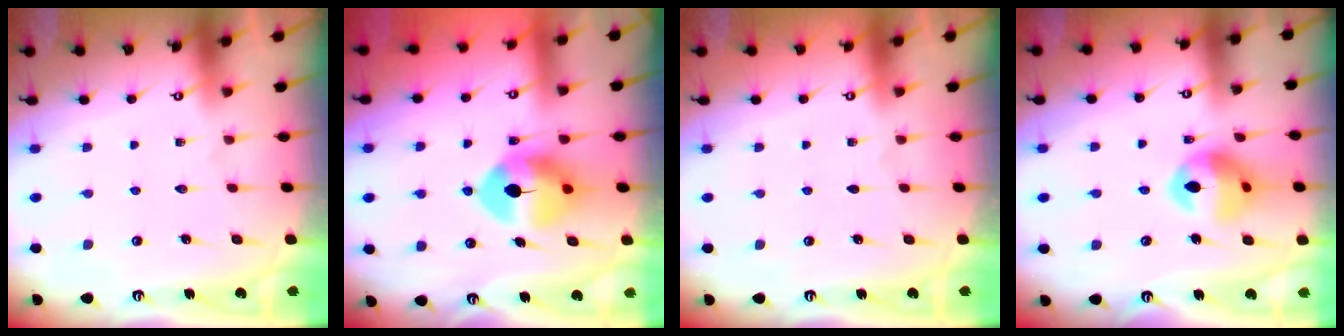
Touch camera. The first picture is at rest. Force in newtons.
{"total": 10.0, "press": 9.9, "slide": 1.5}
{"total": 0.0}
{"total": 13.3, "press": 13.2, "slide": 1.6}